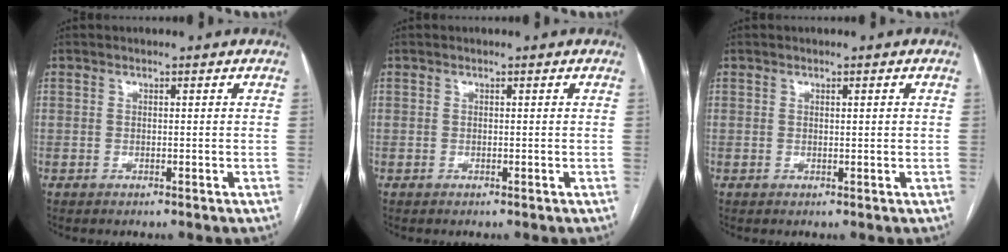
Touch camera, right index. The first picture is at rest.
{"total": 0.0}
{"total": 0.9, "force": [0.2, 0.1, 0.9], "torque": [-0.016, 0.001, 0.004]}